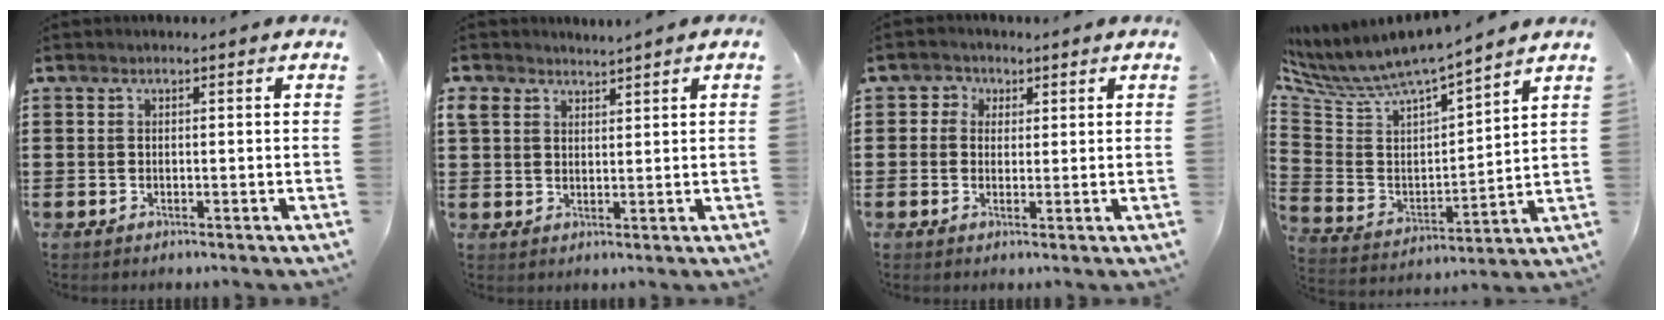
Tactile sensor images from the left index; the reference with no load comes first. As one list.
[{"total": 2.4, "force": [2.0, 1.2, 0.5], "torque": [-0.018, 0.007, 0.038]}, {"total": 2.3, "force": [0.6, 2.2, -0.1], "torque": [-0.011, 0.010, 0.007]}, {"total": 7.4, "force": [6.6, 1.8, 2.8], "torque": [-0.089, -0.049, 0.110]}]